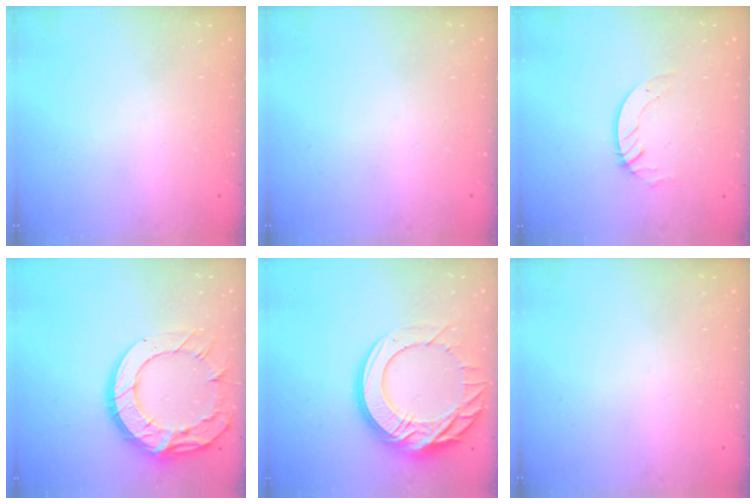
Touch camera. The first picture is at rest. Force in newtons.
{"total": 0.0}
{"total": 3.6, "press": 3.6, "slide": 0.4}
{"total": 18.8, "press": 18.7, "slide": 1.6}
{"total": 22.6, "press": 22.5, "slide": 2.2}
{"total": 0.0}